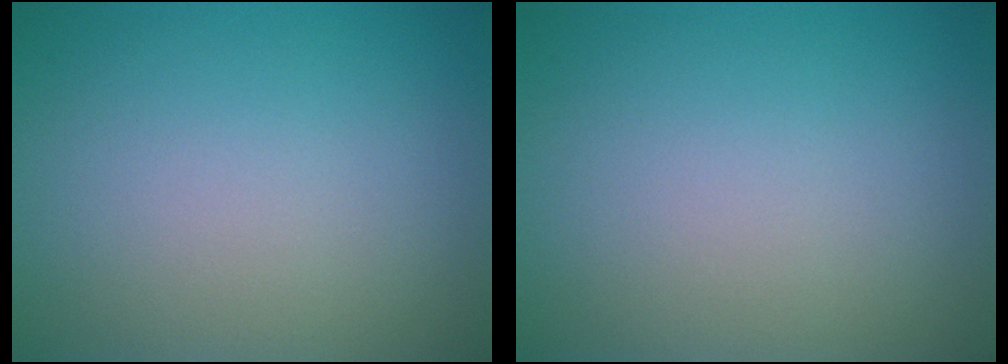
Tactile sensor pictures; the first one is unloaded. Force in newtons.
{"total": 0.0}